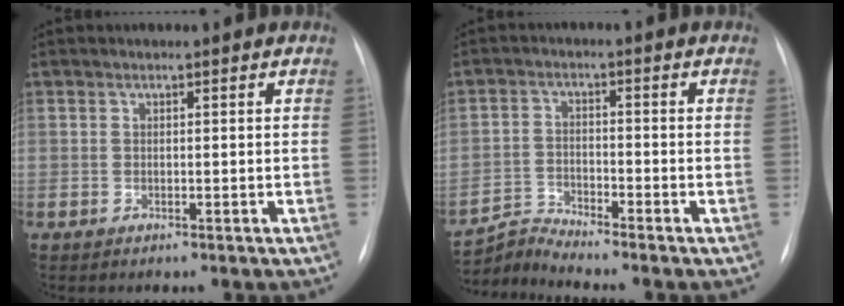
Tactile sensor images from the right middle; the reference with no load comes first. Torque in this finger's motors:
{"motor_torque": [-0.28, -0.06, -0.05, -0.01]}